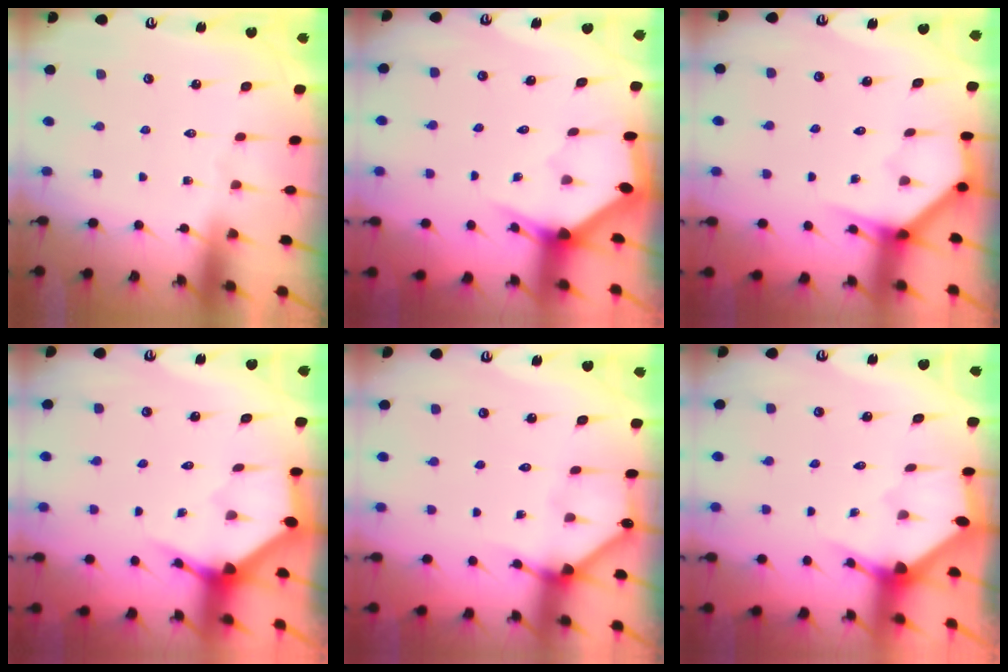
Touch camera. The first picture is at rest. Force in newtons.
{"total": 3.2, "press": 3.2, "slide": 0.1}
{"total": 3.6, "press": 3.6, "slide": 0.3}
{"total": 3.5, "press": 3.5, "slide": 0.1}
{"total": 3.2, "press": 3.2, "slide": 0.3}
{"total": 2.5, "press": 2.5, "slide": 0.1}